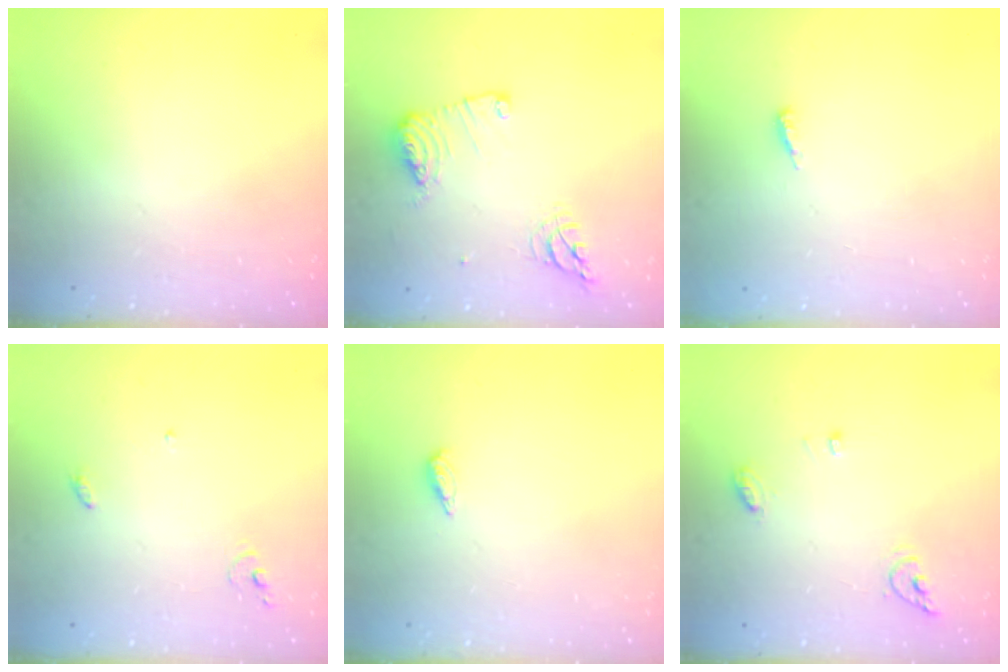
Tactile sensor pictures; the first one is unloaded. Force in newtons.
{"total": 11.6, "press": 11.6, "slide": 1.1}
{"total": 3.5, "press": 3.4, "slide": 0.3}
{"total": 3.8, "press": 3.8, "slide": 0.2}
{"total": 2.2, "press": 2.2, "slide": 0.4}
{"total": 6.1, "press": 6.1, "slide": 0.6}